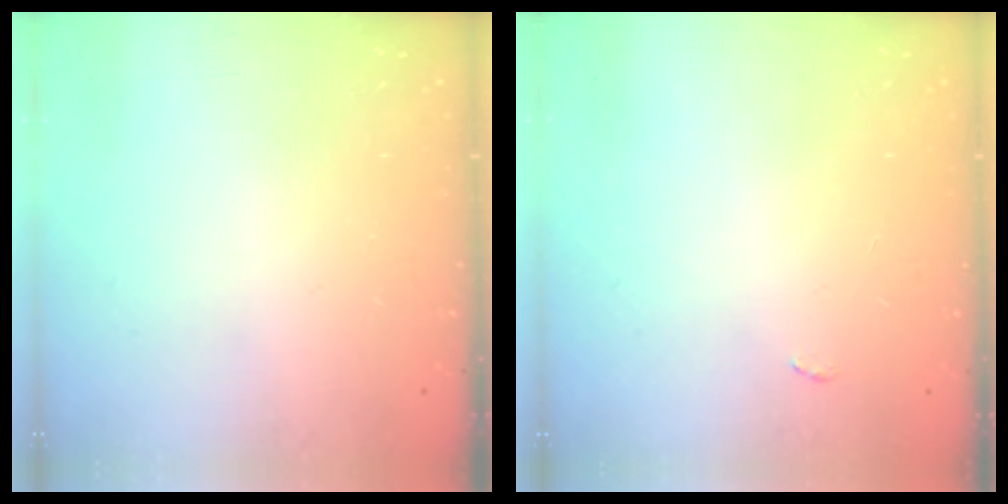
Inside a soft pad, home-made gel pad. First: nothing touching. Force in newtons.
{"total": 2.0, "press": 2.0, "slide": 0.3}